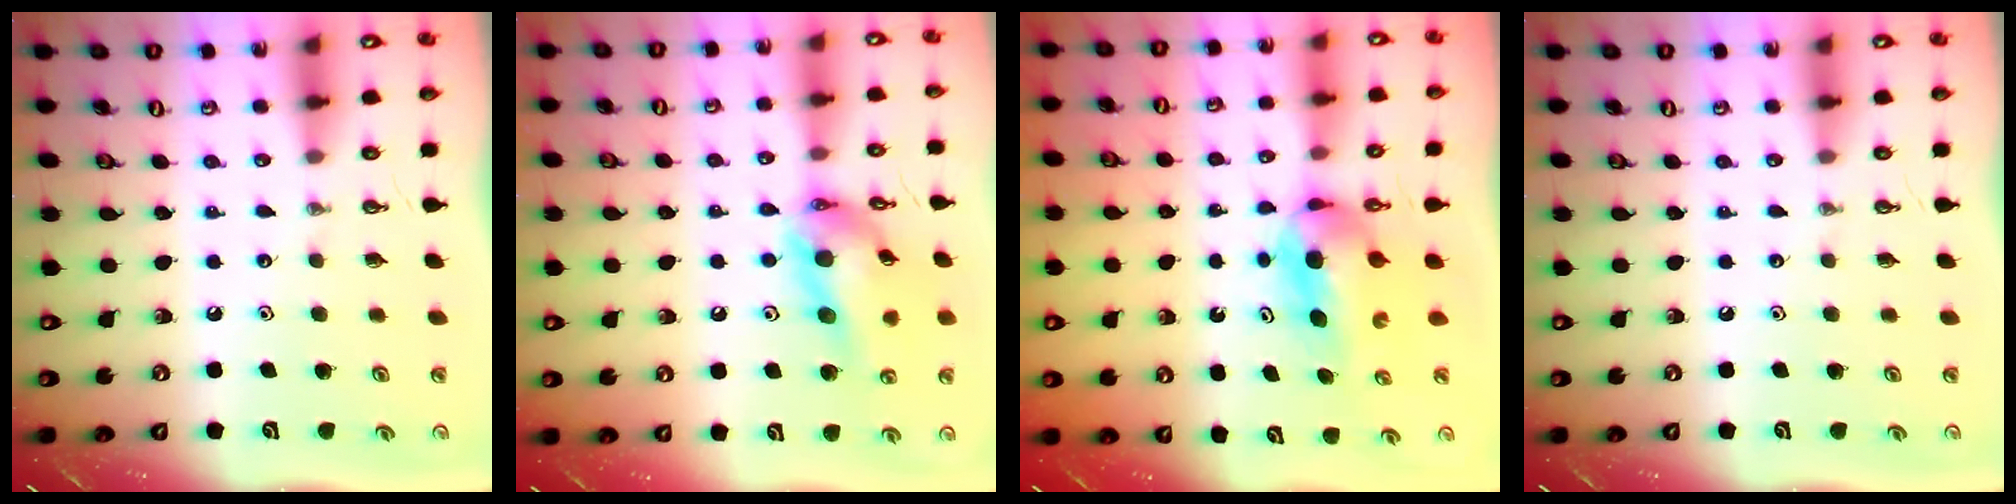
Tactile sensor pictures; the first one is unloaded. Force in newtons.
{"total": 16.1, "press": 16.0, "slide": 1.4}
{"total": 6.6, "press": 5.0, "slide": 4.3}
{"total": 0.0}